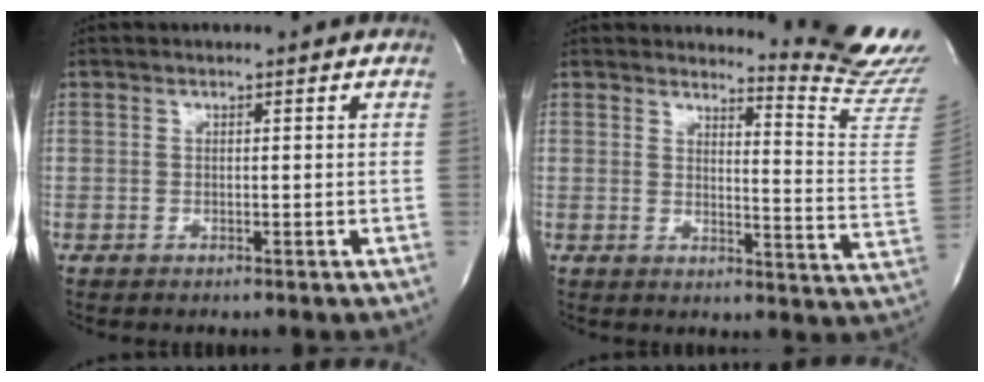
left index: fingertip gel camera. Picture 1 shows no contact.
{"total": 11.7, "force": [11.4, -2.0, 1.6], "torque": [-0.017, -0.145, 0.117]}